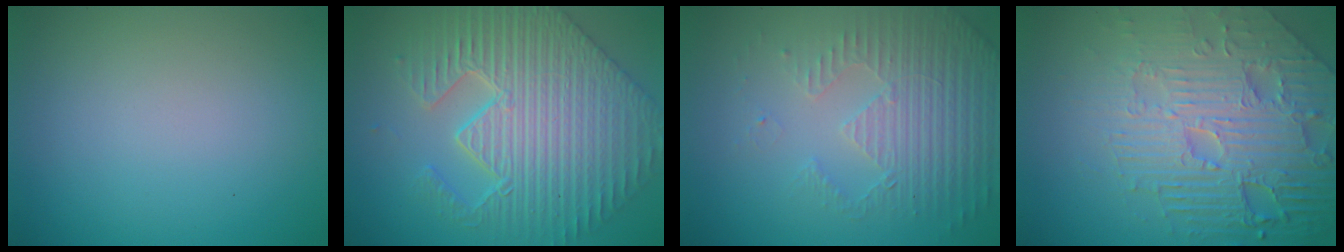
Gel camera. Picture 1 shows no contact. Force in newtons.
{"total": 7.7, "press": 6.3, "slide": 4.6}
{"total": 5.1, "press": 3.5, "slide": 3.8}
{"total": 8.7, "press": 6.2, "slide": 6.1}